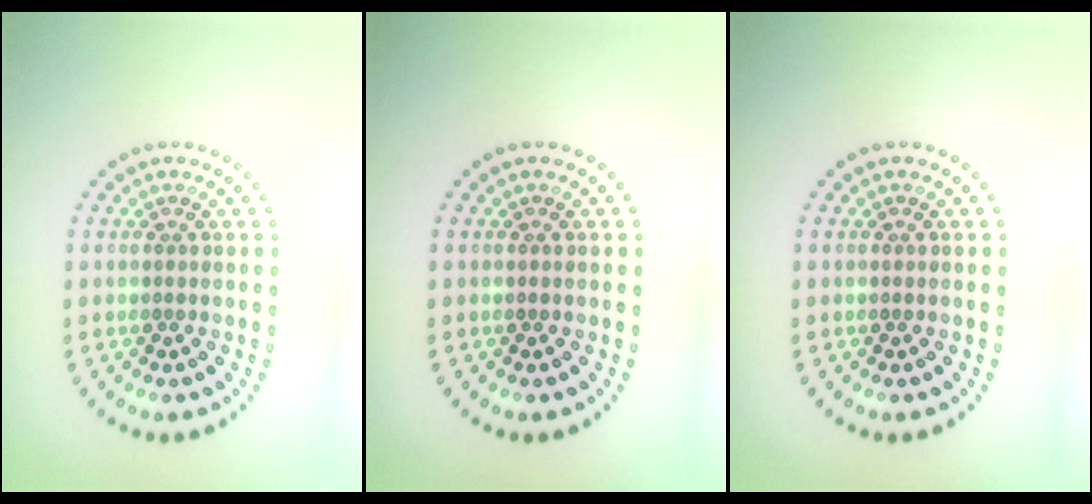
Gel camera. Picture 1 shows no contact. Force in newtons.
{"total": 0.0}
{"total": 0.0}